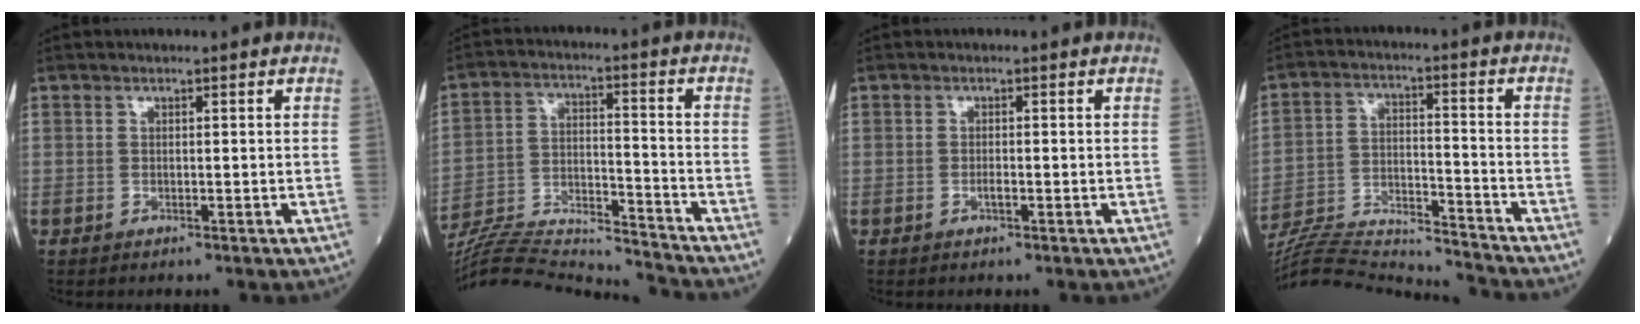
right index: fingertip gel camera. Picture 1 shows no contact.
{"total": 21.3, "force": [-20.4, -0.2, 6.1], "torque": [-0.141, -0.014, -0.328]}
{"total": 0.9, "force": [-0.4, 0.2, 0.8], "torque": [-0.017, 0.001, -0.007]}
{"total": 20.4, "force": [-19.7, -0.2, 5.5], "torque": [-0.125, -0.012, -0.315]}